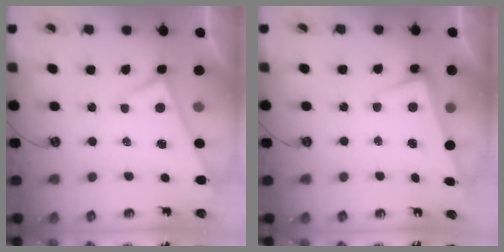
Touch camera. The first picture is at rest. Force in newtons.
{"total": 2.6, "press": 2.4, "slide": 1.1}